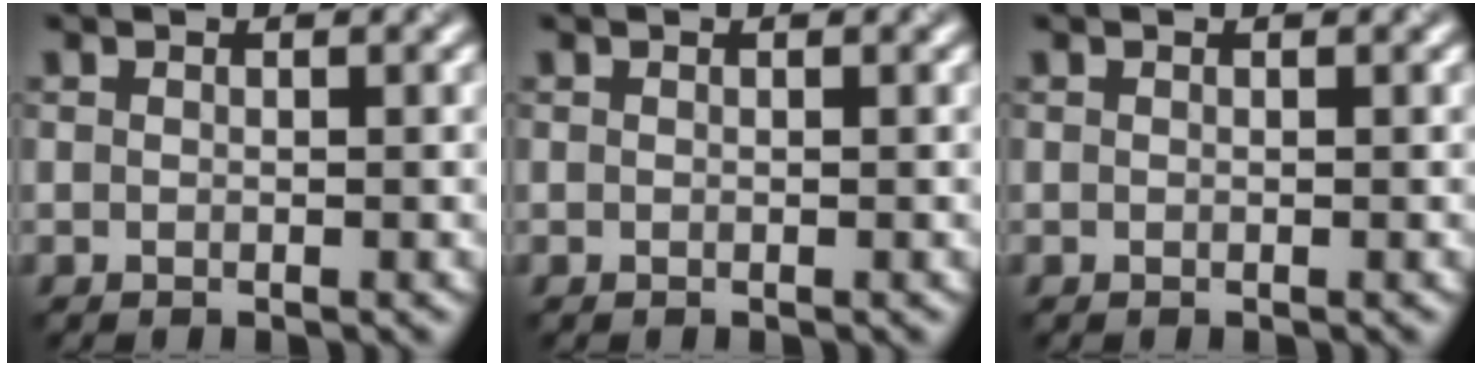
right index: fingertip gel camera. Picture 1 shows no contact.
{"total": 0.0}
{"total": 0.0}